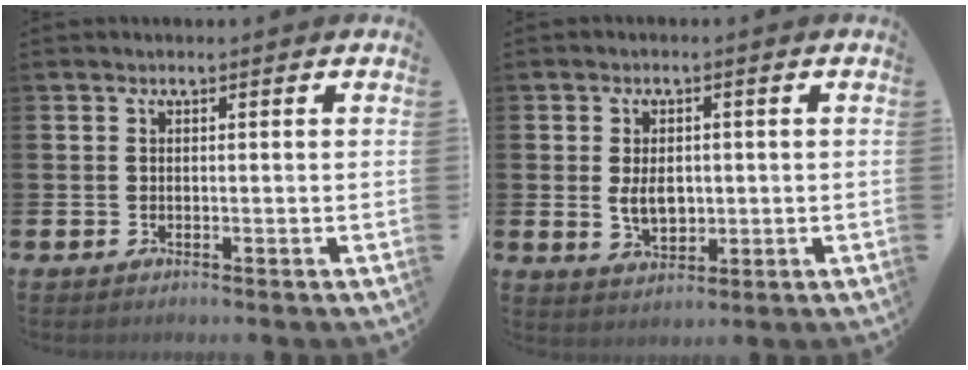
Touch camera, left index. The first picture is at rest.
{"total": 4.0, "force": [0.2, 2.6, 3.0], "torque": [-0.037, 0.000, -0.002]}